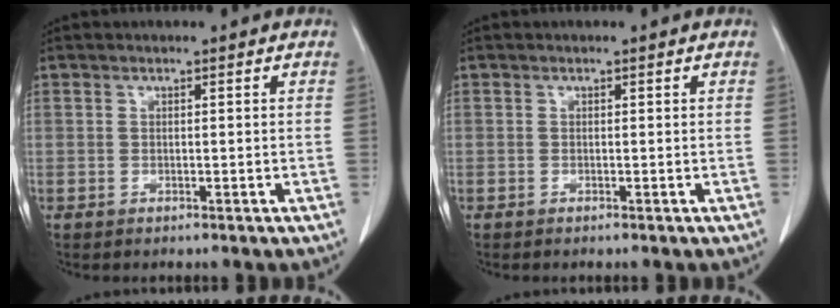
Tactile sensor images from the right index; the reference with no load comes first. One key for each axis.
{"total": 0.0}